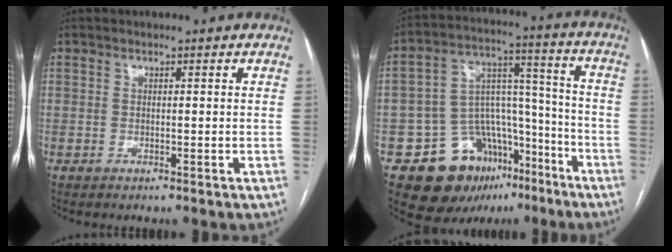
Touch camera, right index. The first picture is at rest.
{"total": 16.6, "force": [-9.6, 11.1, 7.7], "torque": [-0.107, 0.073, -0.140]}